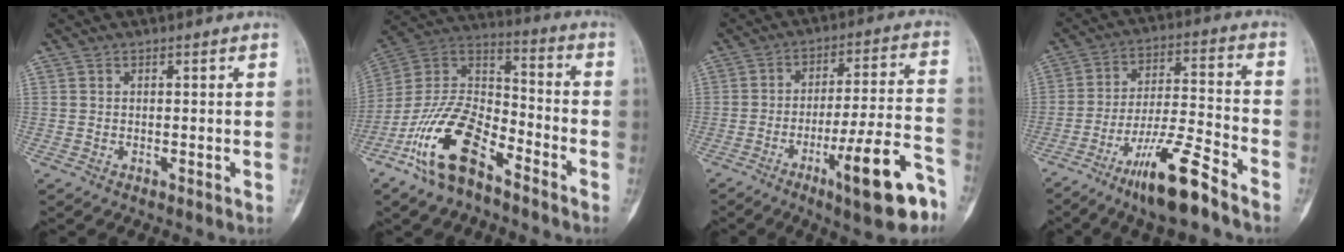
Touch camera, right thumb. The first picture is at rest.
{"total": 17.4, "force": [-10.3, 8.0, 11.6], "torque": [-0.214, 0.071, -0.200]}
{"total": 16.3, "force": [-8.5, 2.9, 13.7], "torque": [-0.209, 0.047, -0.122]}
{"total": 13.8, "force": [-9.5, 1.9, 9.9], "torque": [-0.186, 0.057, -0.168]}